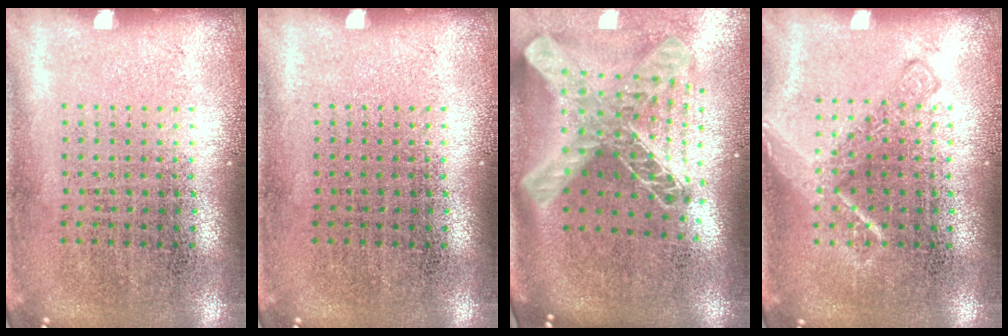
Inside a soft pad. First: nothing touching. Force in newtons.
{"total": 0.0}
{"total": 2.9, "press": 2.1, "slide": 2.0}
{"total": 1.7, "press": 1.7, "slide": 0.3}